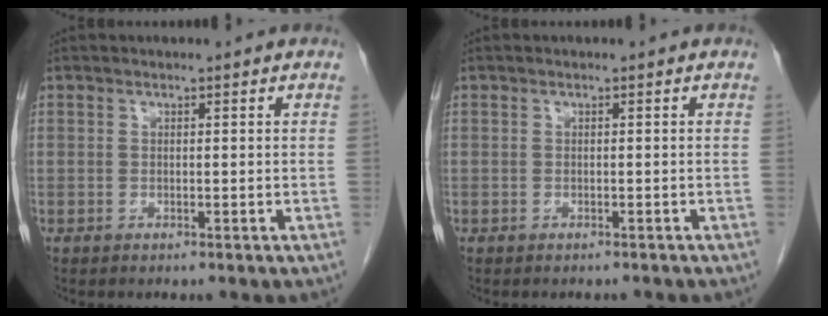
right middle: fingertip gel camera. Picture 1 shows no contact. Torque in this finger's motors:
{"motor_torque": [0.02, 0.00, 0.00, 0.00]}